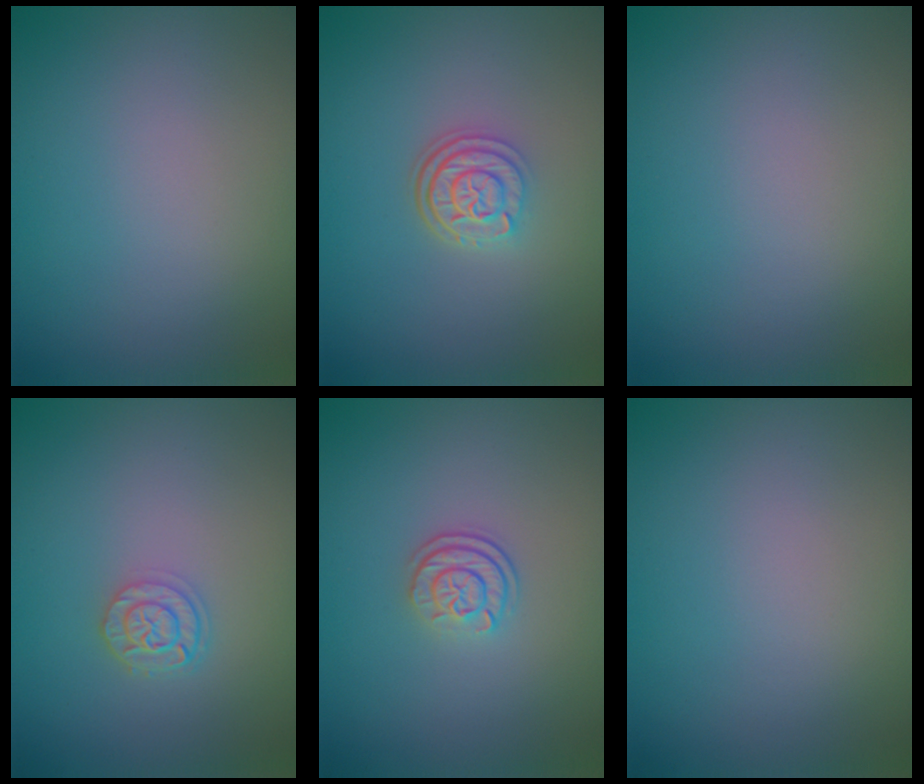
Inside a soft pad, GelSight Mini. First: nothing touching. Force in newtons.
{"total": 3.0, "press": 2.4, "slide": 1.8}
{"total": 0.0}
{"total": 2.4, "press": 2.0, "slide": 1.3}
{"total": 2.4, "press": 1.8, "slide": 1.5}
{"total": 0.0}